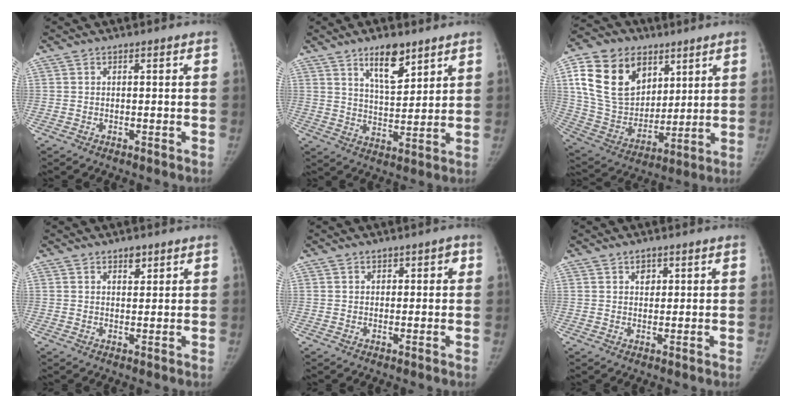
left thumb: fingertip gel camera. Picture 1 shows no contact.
{"total": 9.1, "force": [5.9, 3.5, 5.9], "torque": [-0.076, -0.043, 0.102]}
{"total": 21.5, "force": [8.9, 15.4, 12.0], "torque": [-0.204, -0.021, 0.170]}
{"total": 2.3, "force": [1.5, 1.3, 1.1], "torque": [-0.003, -0.009, 0.023]}
{"total": 2.4, "force": [0.8, 1.9, 1.2], "torque": [0.010, 0.001, 0.007]}
{"total": 2.0, "force": [1.0, 1.5, 0.9], "torque": [-0.004, -0.004, 0.015]}